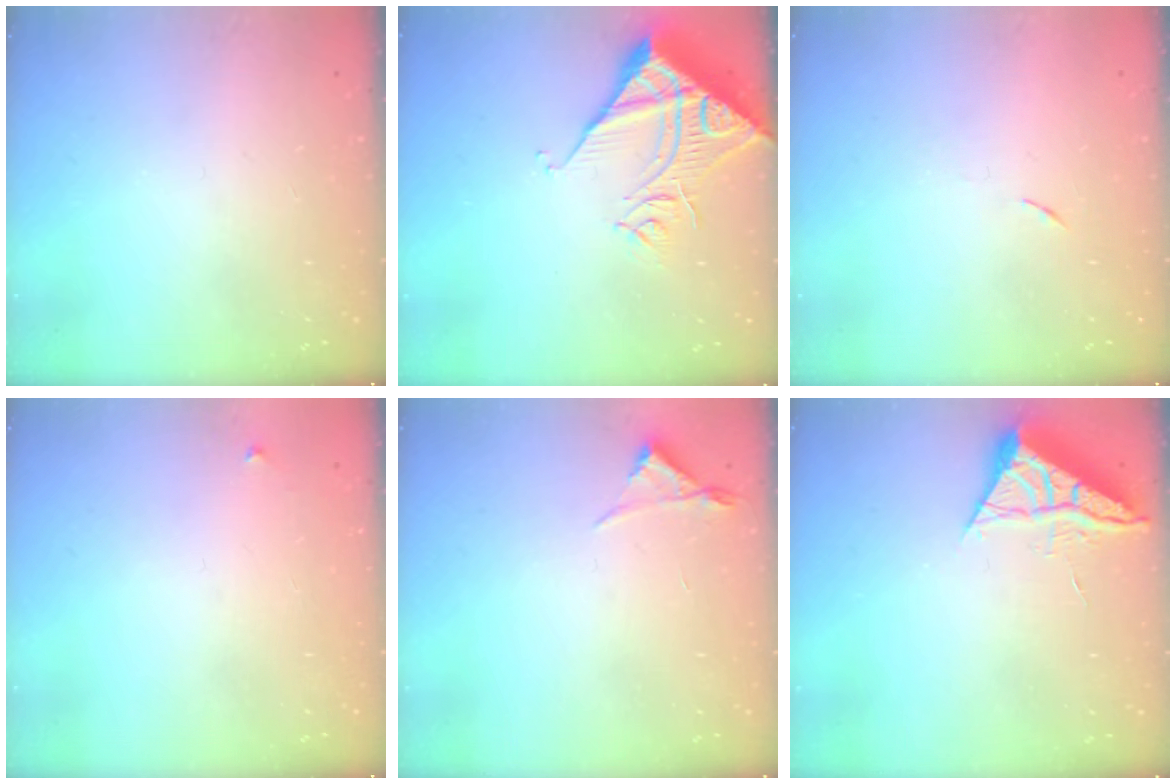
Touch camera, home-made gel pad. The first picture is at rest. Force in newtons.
{"total": 13.9, "press": 13.8, "slide": 1.7}
{"total": 3.8, "press": 3.7, "slide": 0.7}
{"total": 3.3, "press": 3.3, "slide": 0.5}
{"total": 3.0, "press": 2.9, "slide": 0.5}
{"total": 6.0, "press": 5.9, "slide": 0.4}